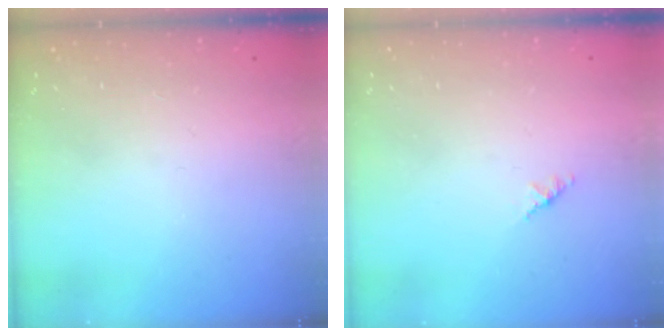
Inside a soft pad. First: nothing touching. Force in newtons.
{"total": 1.4, "press": 1.3, "slide": 0.4}